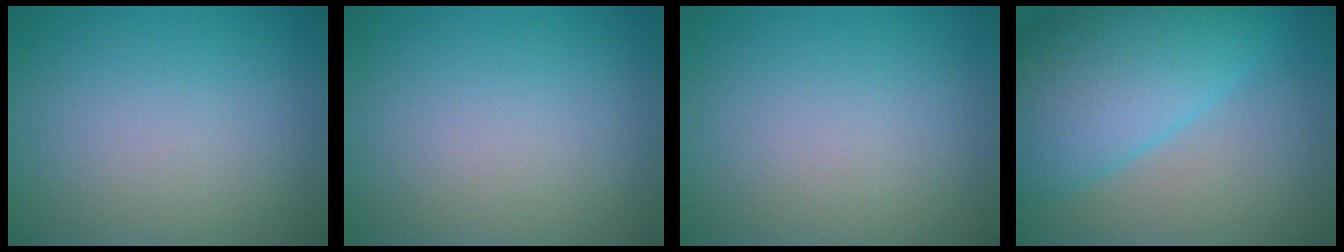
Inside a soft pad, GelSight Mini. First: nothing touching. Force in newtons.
{"total": 0.0}
{"total": 0.0}
{"total": 11.0, "press": 11.0, "slide": 0.4}